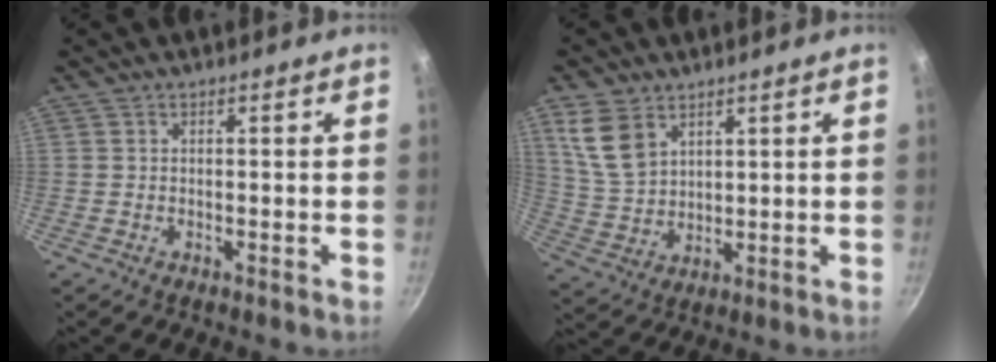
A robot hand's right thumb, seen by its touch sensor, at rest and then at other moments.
{"total": 8.7, "force": [4.6, 5.7, 4.6], "torque": [-0.077, -0.019, 0.105]}